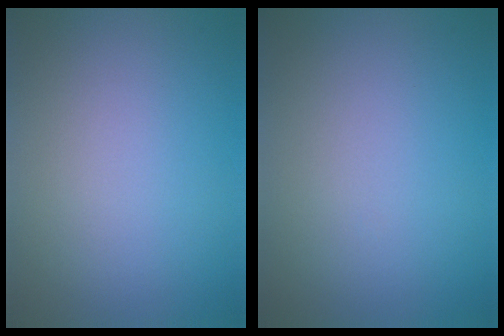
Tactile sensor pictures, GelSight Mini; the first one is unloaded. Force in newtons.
{"total": 0.0}